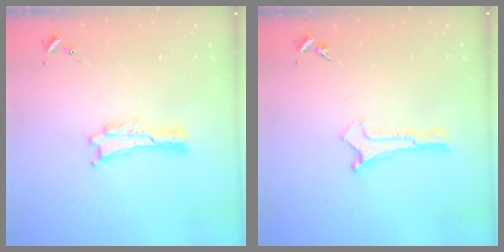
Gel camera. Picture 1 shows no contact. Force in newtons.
{"total": 0.0}